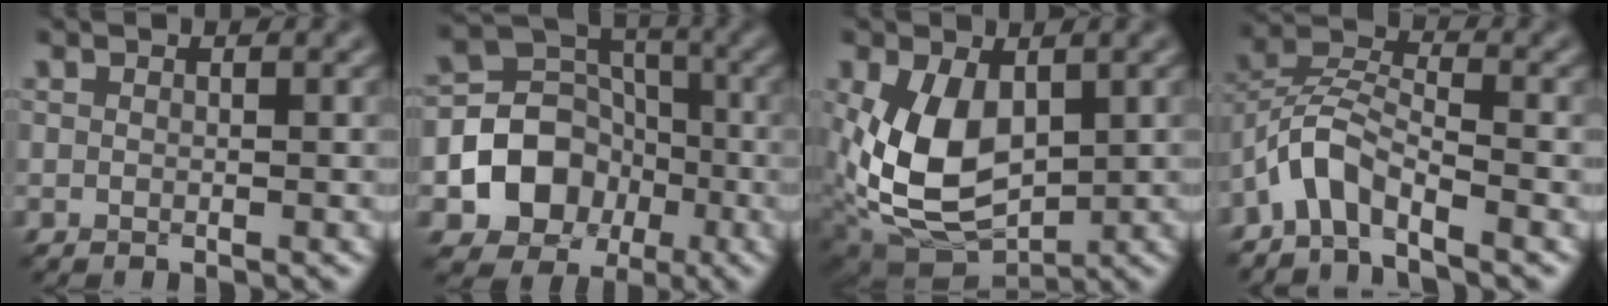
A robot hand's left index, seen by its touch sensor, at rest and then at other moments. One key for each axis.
{"total": 8.0, "fx": -2.8, "fy": 6.6, "fz": 3.6, "tx": -0.043, "ty": 0.001, "tz": -0.068}
{"total": 8.0, "fx": 0.4, "fy": 4.9, "fz": 6.4, "tx": -0.145, "ty": -0.008, "tz": 0.010}
{"total": 3.9, "fx": -3.0, "fy": 1.1, "fz": 2.3, "tx": -0.046, "ty": 0.016, "tz": -0.069}